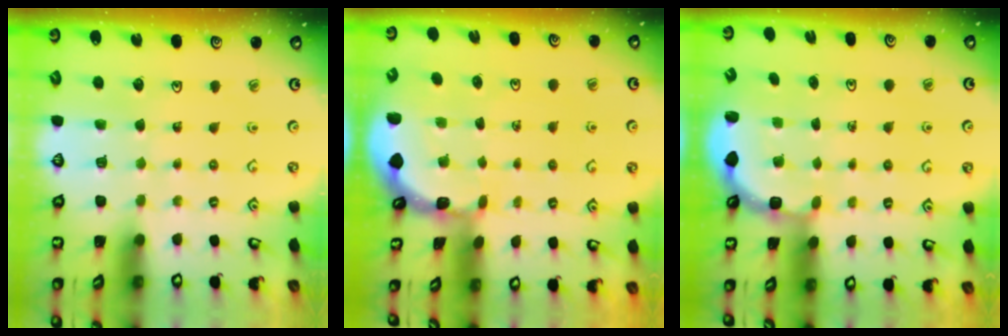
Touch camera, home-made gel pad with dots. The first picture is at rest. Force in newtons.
{"total": 1.0, "press": 1.0, "slide": 0.2}
{"total": 3.0, "press": 2.3, "slide": 1.8}